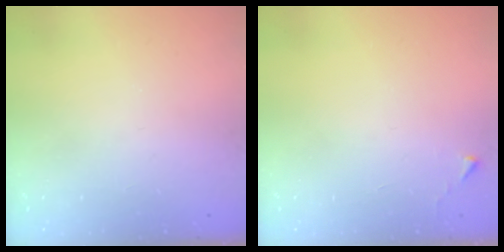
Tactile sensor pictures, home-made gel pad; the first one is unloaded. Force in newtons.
{"total": 2.7, "press": 2.6, "slide": 0.4}